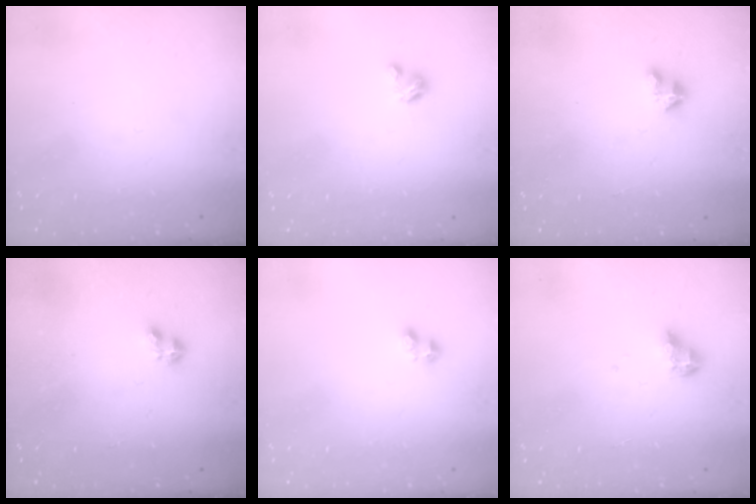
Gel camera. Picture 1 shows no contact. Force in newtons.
{"total": 2.9, "press": 2.9, "slide": 0.3}
{"total": 2.8, "press": 2.8, "slide": 0.2}
{"total": 2.2, "press": 2.2, "slide": 0.4}
{"total": 1.9, "press": 1.8, "slide": 0.5}
{"total": 7.4, "press": 7.4, "slide": 0.9}